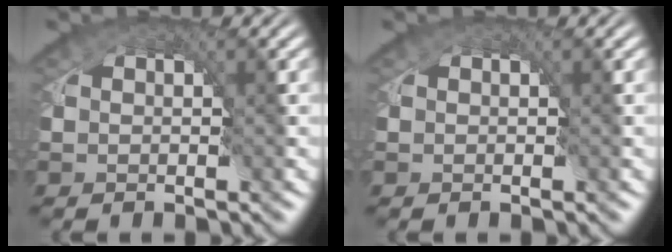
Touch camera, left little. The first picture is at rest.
{"total": 0.0}